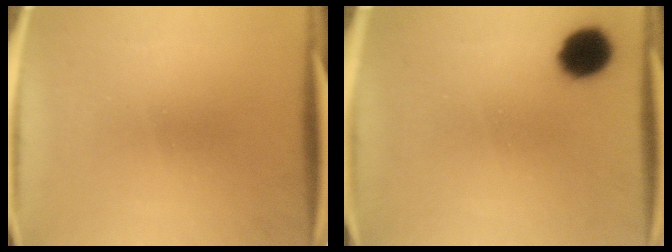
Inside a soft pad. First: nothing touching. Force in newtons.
{"total": 8.1}